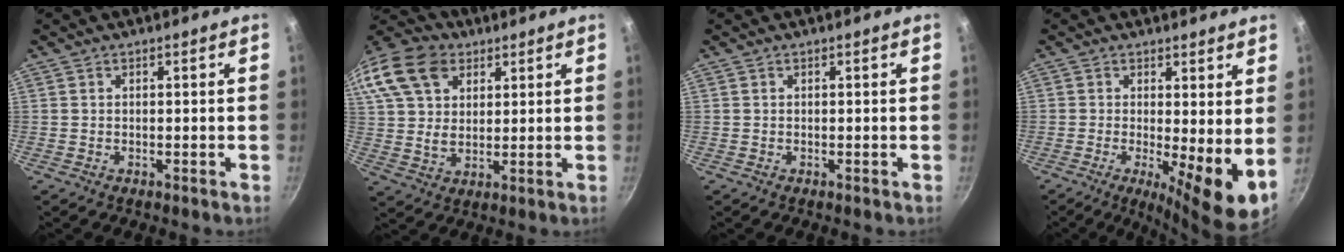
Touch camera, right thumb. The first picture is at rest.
{"total": 20.8, "force": [9.9, 14.4, 11.3], "torque": [-0.248, 0.019, 0.179]}
{"total": 0.0}
{"total": 9.1, "force": [0.0, 2.5, 8.7], "torque": [-0.114, -0.022, 0.000]}